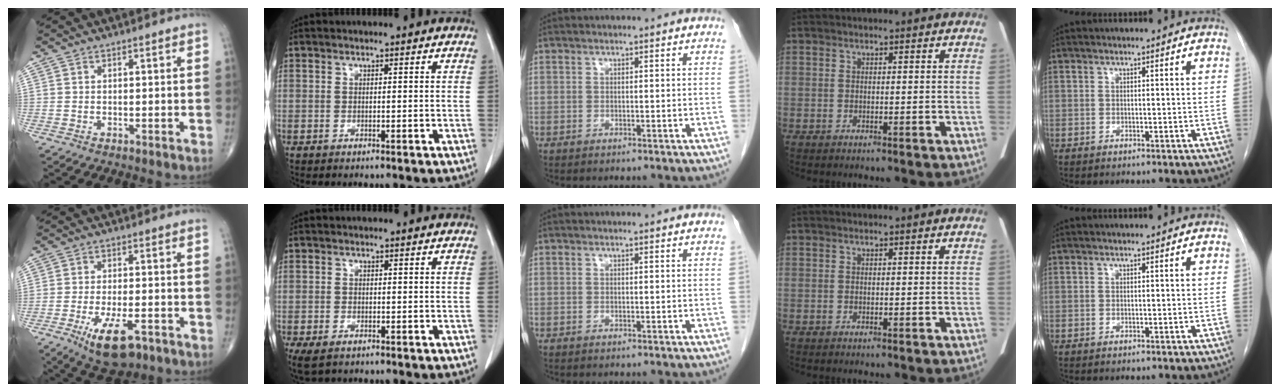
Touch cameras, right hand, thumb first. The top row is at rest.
{"thumb": {"total": 10.4, "force": [-5.4, 4.1, 8.0], "torque": [-0.135, 0.009, -0.081]}, "index": {"total": 3.4, "force": [-2.0, 1.8, 2.1], "torque": [-0.045, -0.010, -0.026]}}